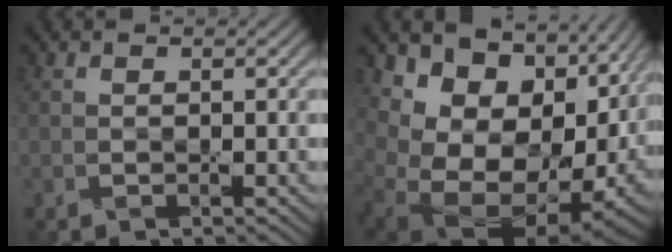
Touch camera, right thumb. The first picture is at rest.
{"total": 17.9, "force": [1.4, 13.4, 11.8], "torque": [-0.184, -0.019, 0.079]}